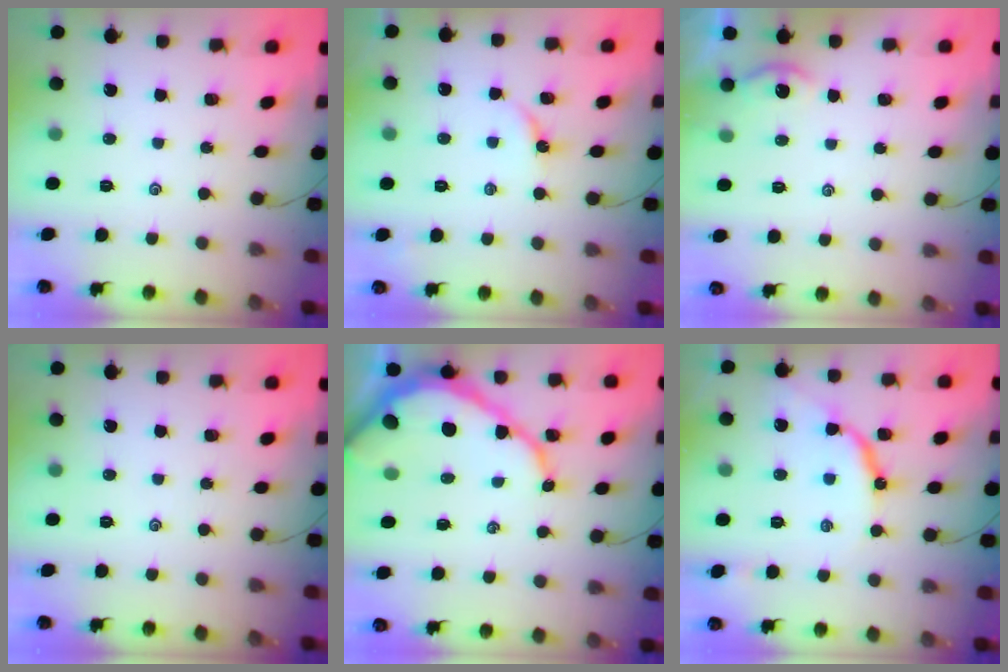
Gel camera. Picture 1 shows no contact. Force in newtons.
{"total": 3.1, "press": 3.1, "slide": 0.5}
{"total": 2.6, "press": 2.6, "slide": 0.3}
{"total": 0.0}
{"total": 12.7, "press": 12.7, "slide": 0.9}
{"total": 9.3, "press": 9.3, "slide": 0.9}